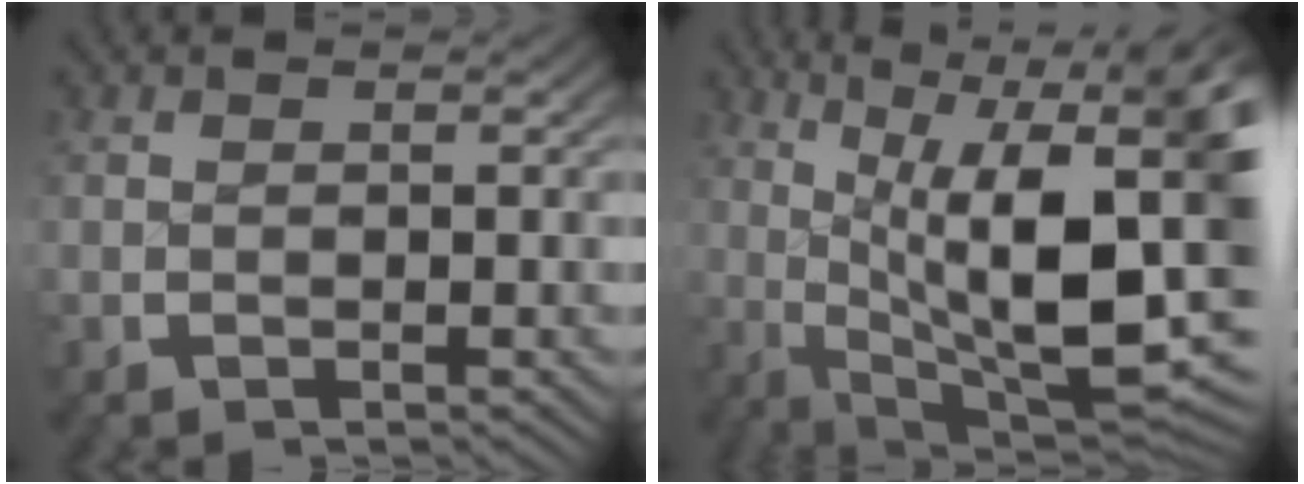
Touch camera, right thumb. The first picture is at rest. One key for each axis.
{"total": 17.0, "fx": -0.6, "fy": 9.0, "fz": 14.4, "tx": -0.232, "ty": -0.058, "tz": 0.018}